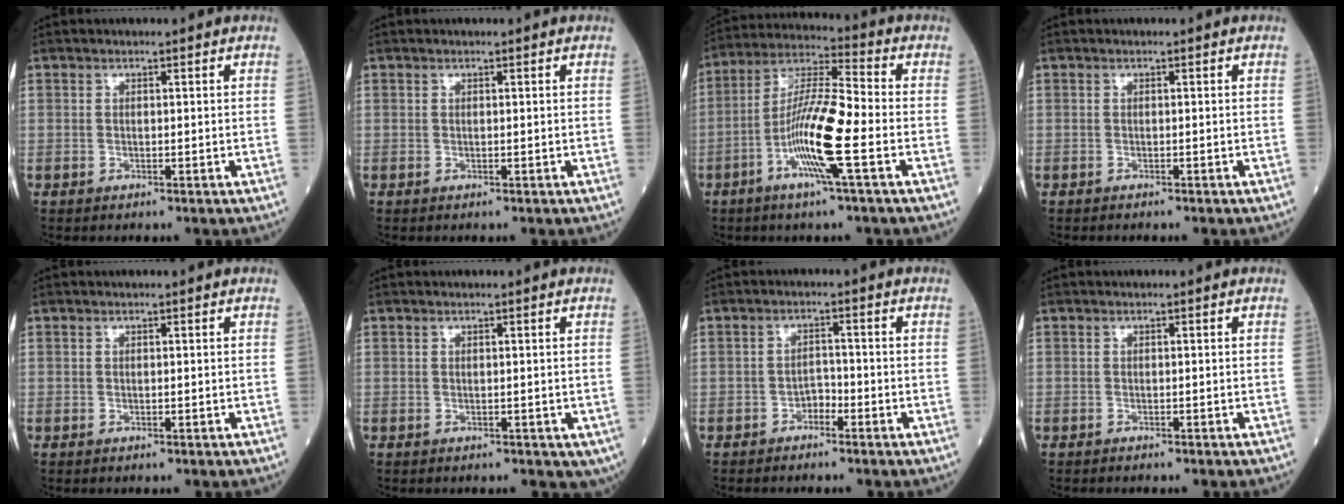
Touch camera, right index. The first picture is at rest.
{"total": 0.0}
{"total": 13.0, "force": [-4.2, 1.0, 12.2], "torque": [-0.246, 0.000, -0.085]}
{"total": 2.0, "force": [-1.6, 0.9, 0.9], "torque": [-0.023, -0.004, -0.018]}
{"total": 0.0}
{"total": 3.4, "force": [-0.4, 2.1, 2.7], "torque": [-0.043, -0.003, -0.002]}
{"total": 2.6, "force": [-1.8, 1.5, 1.2], "torque": [-0.024, 0.005, -0.031]}
{"total": 2.0, "force": [-1.6, 0.8, 0.9], "torque": [-0.022, -0.004, -0.018]}